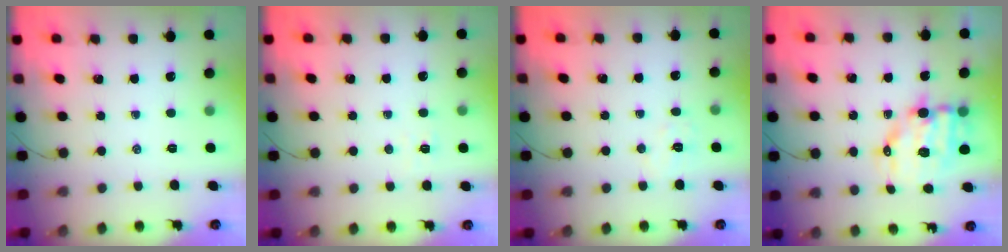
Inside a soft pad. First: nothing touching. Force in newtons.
{"total": 2.8, "press": 2.7, "slide": 0.8}
{"total": 5.3, "press": 5.1, "slide": 1.0}
{"total": 10.5, "press": 10.2, "slide": 2.4}